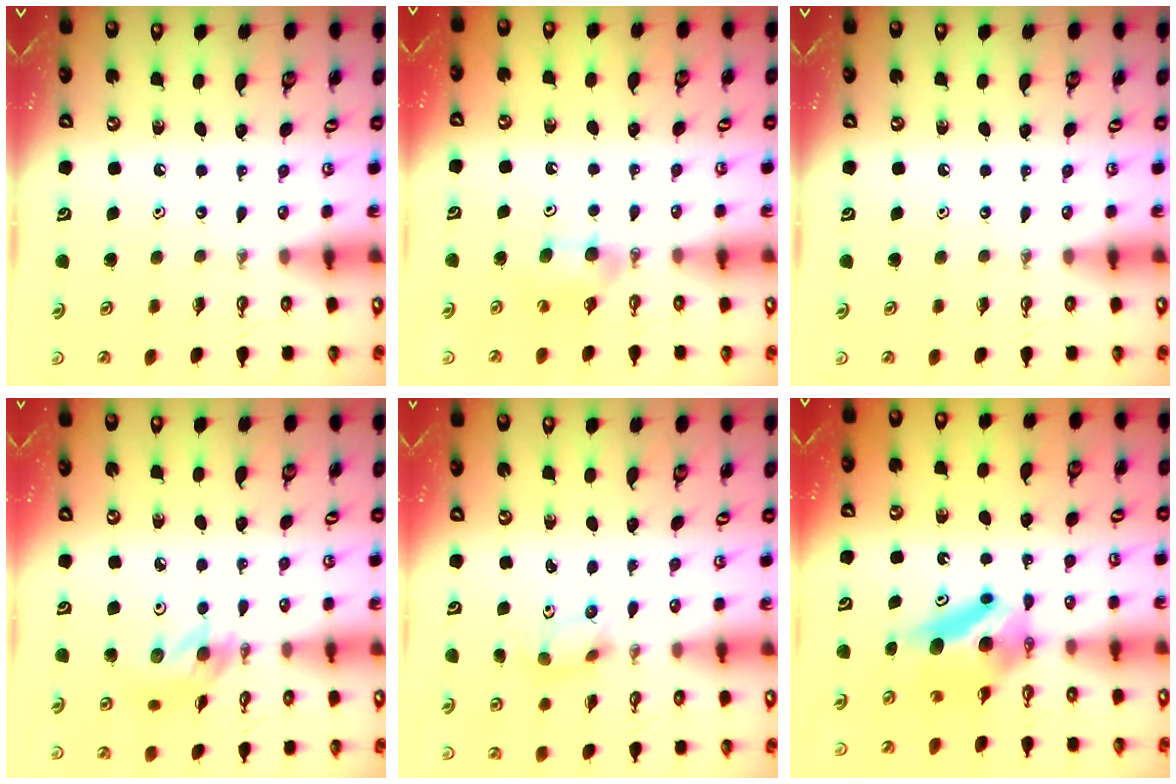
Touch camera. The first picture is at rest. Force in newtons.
{"total": 4.8, "press": 4.8, "slide": 0.5}
{"total": 0.0}
{"total": 11.4, "press": 11.2, "slide": 2.3}
{"total": 2.6, "press": 2.4, "slide": 1.0}
{"total": 8.5, "press": 5.4, "slide": 6.5}